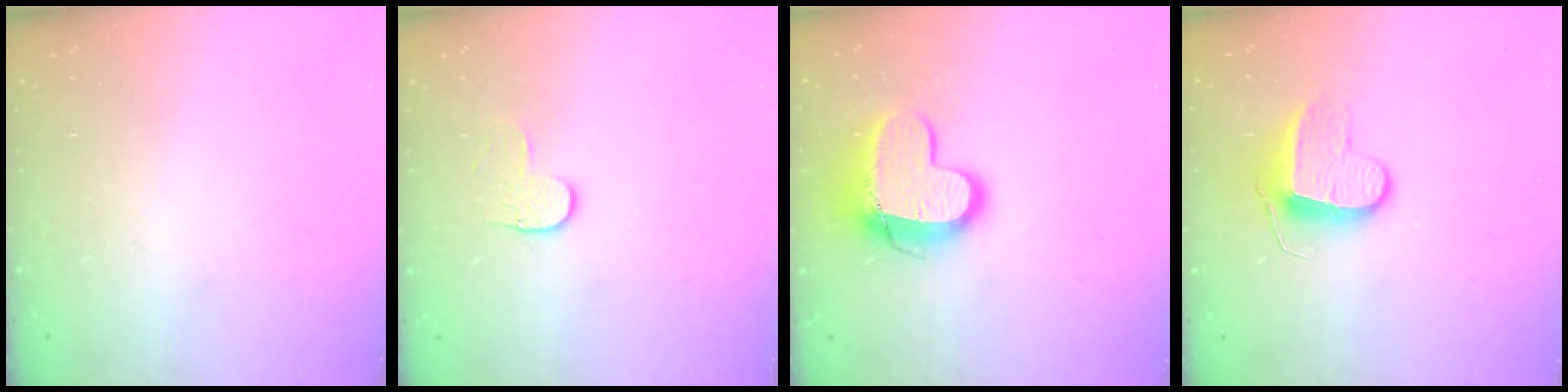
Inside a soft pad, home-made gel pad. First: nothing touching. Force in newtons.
{"total": 3.6, "press": 3.6, "slide": 0.4}
{"total": 13.1, "press": 13.0, "slide": 1.1}
{"total": 9.7, "press": 9.7, "slide": 0.2}